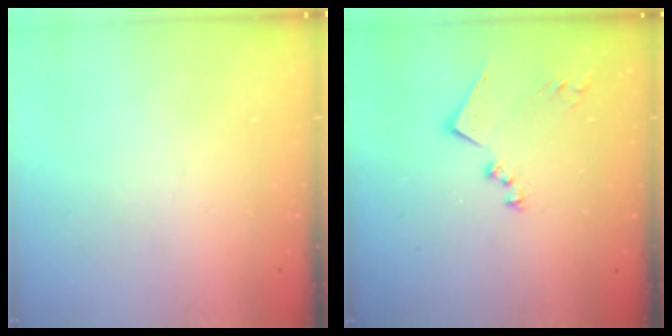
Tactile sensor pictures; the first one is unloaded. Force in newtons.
{"total": 10.4, "press": 10.4, "slide": 0.3}